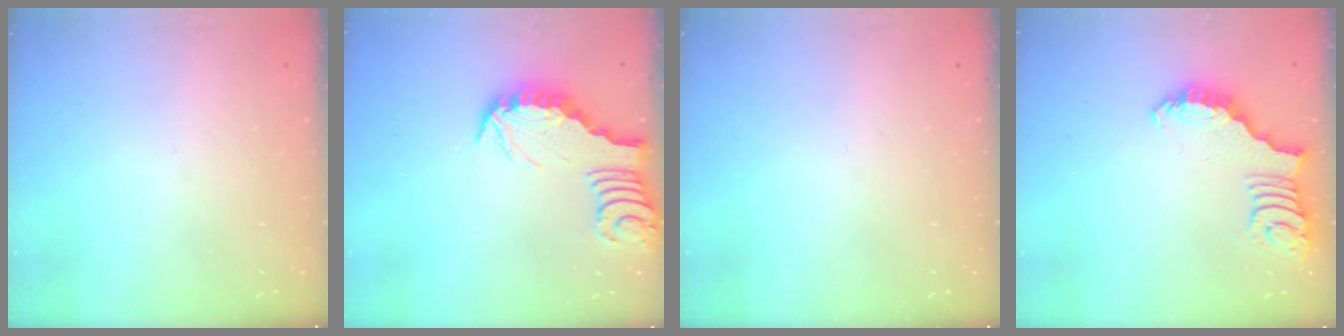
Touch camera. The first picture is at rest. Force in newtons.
{"total": 2.6, "press": 2.6, "slide": 0.2}
{"total": 0.0}
{"total": 2.7, "press": 2.7, "slide": 0.5}